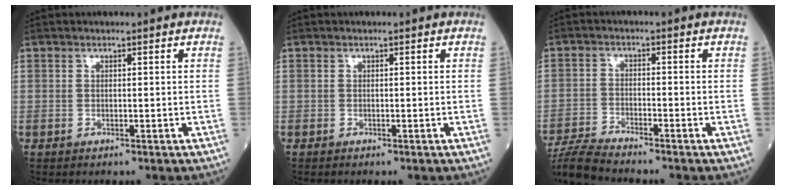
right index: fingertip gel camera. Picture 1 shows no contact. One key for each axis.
{"total": 0.0}
{"total": 7.2, "fx": -6.9, "fy": -0.5, "fz": 2.0, "tx": -0.042, "ty": -0.016, "tz": -0.127}